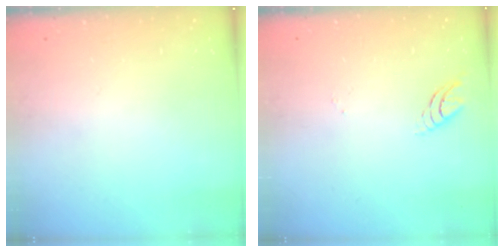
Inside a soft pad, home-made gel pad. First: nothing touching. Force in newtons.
{"total": 4.1, "press": 4.1, "slide": 0.1}